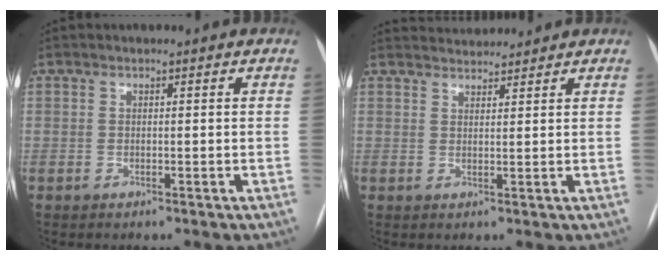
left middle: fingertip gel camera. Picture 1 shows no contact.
{"total": 4.5, "force": [4.5, 0.4, 0.2], "torque": [-0.010, 0.026, 0.070]}